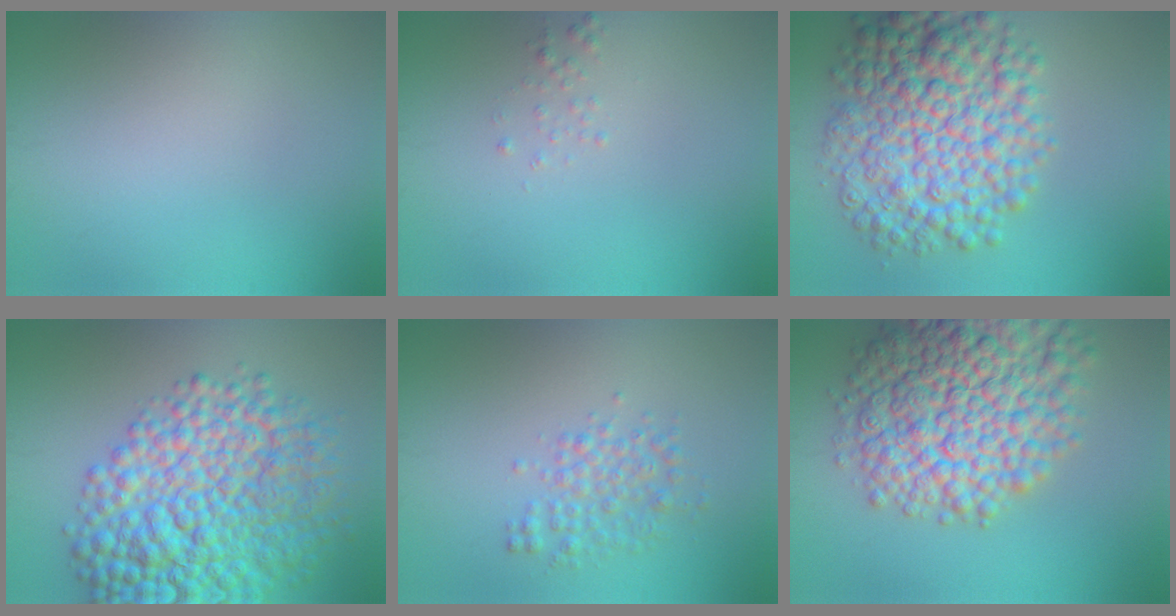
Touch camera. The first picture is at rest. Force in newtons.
{"total": 0.7, "press": 0.6, "slide": 0.1}
{"total": 10.5, "press": 10.5, "slide": 0.1}
{"total": 12.1, "press": 12.1, "slide": 0.2}
{"total": 2.5, "press": 2.5, "slide": 0.0}
{"total": 11.9, "press": 11.9, "slide": 0.5}